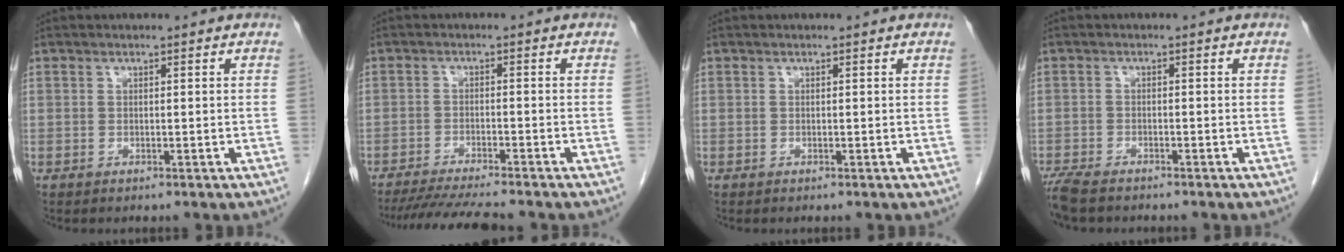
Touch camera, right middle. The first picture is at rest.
{"total": 8.9, "force": [-8.0, -0.2, 4.1], "torque": [-0.062, -0.022, -0.128]}
{"total": 0.0}
{"total": 5.5, "force": [-4.7, 1.5, 2.5], "torque": [-0.048, -0.014, -0.083]}